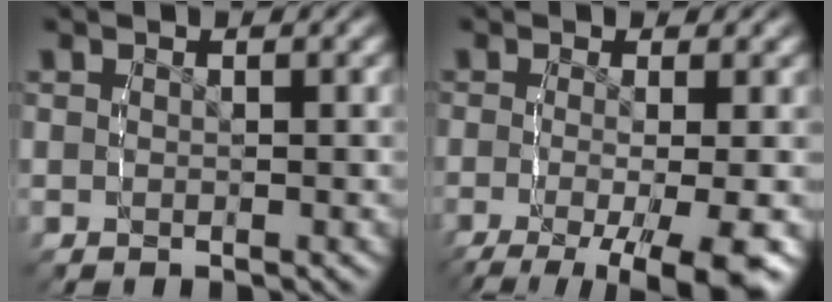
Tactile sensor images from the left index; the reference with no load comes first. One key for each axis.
{"total": 10.1, "fx": -6.5, "fy": 3.6, "fz": 6.9, "tx": -0.111, "ty": -0.052, "tz": -0.073}